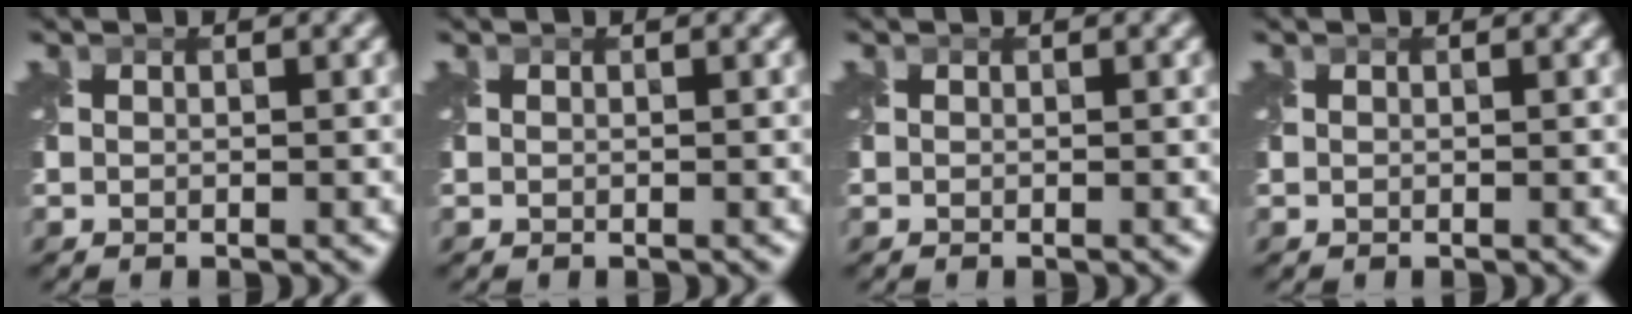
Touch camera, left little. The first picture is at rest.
{"total": 0.0}
{"total": 0.0}
{"total": 0.0}